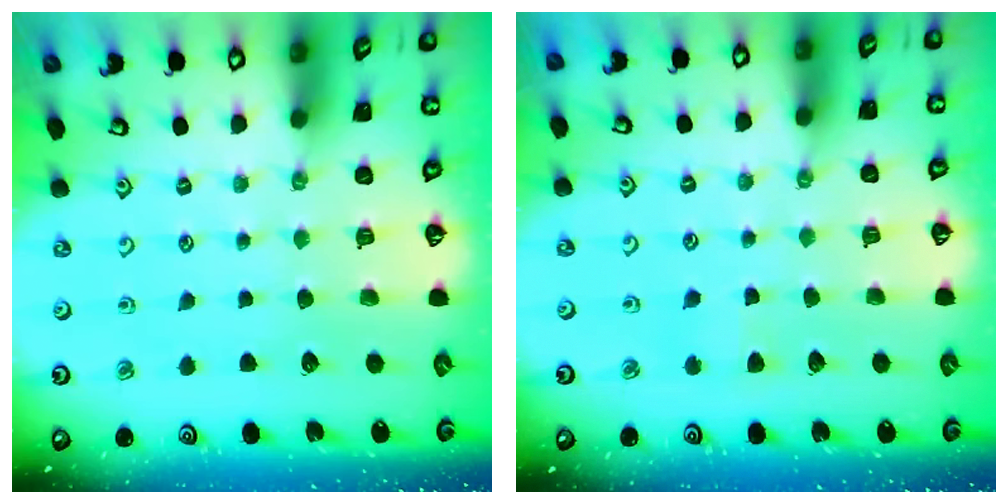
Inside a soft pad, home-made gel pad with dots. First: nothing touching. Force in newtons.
{"total": 3.7, "press": 3.7, "slide": 0.4}